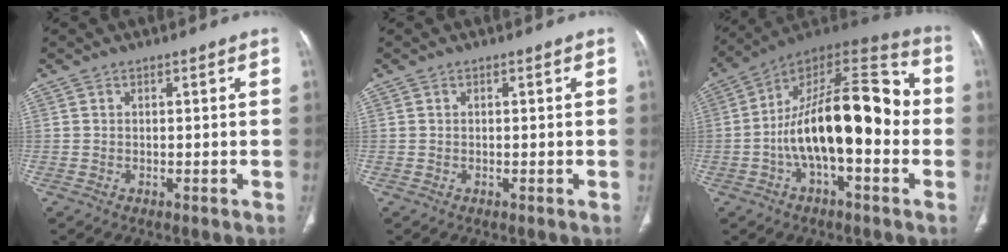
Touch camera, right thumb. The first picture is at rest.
{"total": 0.0}
{"total": 23.4, "force": [-2.2, 10.2, 21.0], "torque": [-0.327, 0.049, -0.044]}